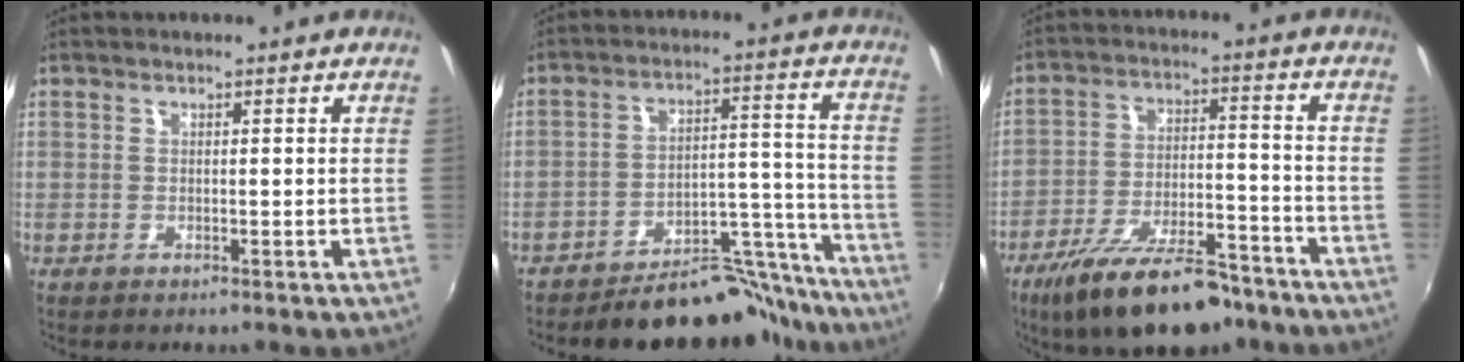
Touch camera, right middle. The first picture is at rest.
{"total": 14.8, "force": [-13.8, 4.5, 2.7], "torque": [-0.022, 0.058, -0.187]}
{"total": 18.7, "force": [-14.0, 6.3, 10.7], "torque": [-0.200, -0.022, -0.217]}